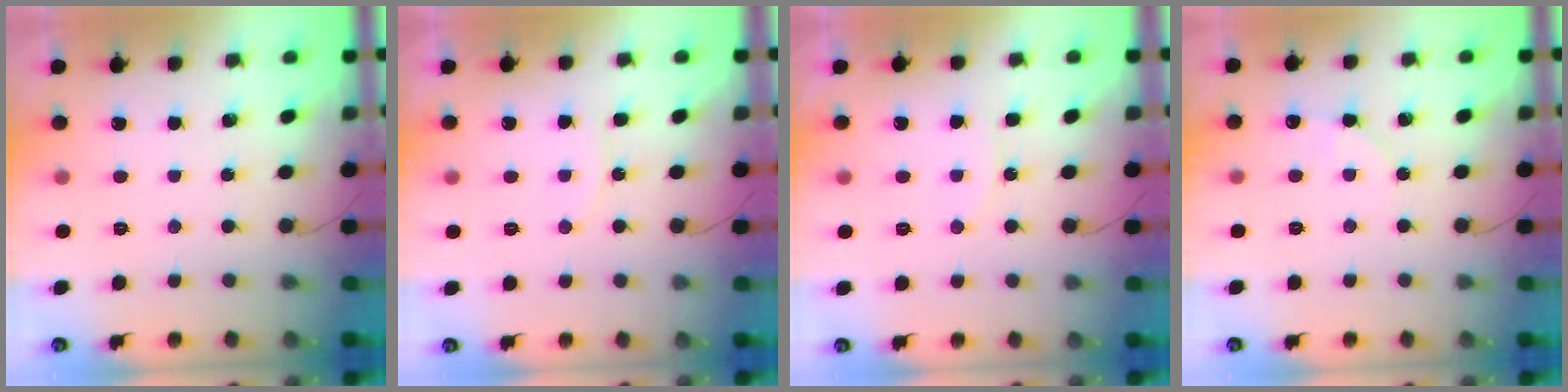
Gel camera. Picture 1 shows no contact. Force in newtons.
{"total": 4.6, "press": 4.6, "slide": 0.4}
{"total": 4.6, "press": 4.6, "slide": 0.4}
{"total": 4.5, "press": 4.0, "slide": 2.2}